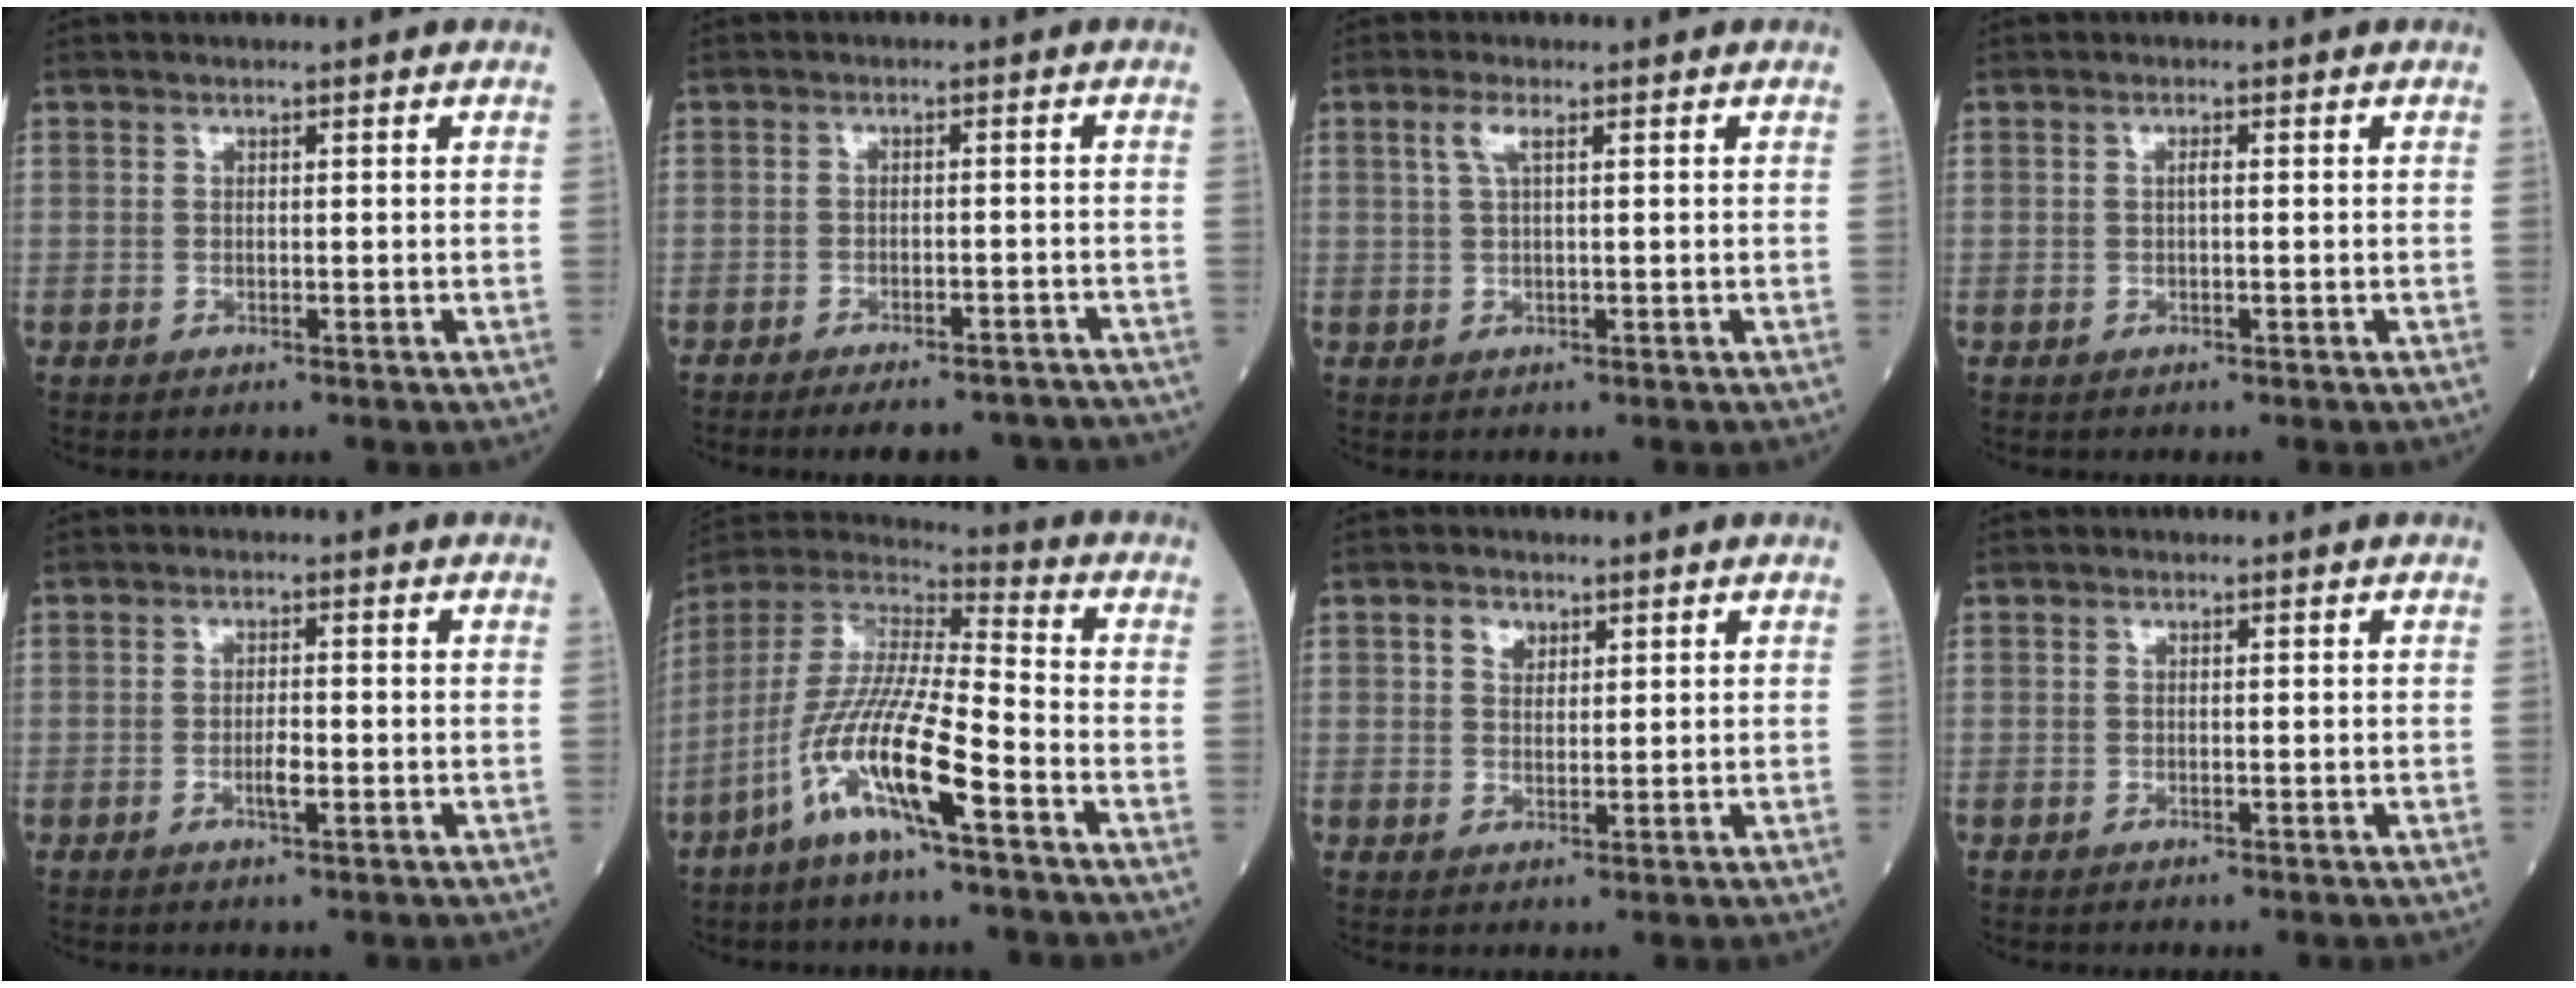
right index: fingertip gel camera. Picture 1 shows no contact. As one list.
[{"total": 10.5, "force": [-9.7, 2.4, 3.3], "torque": [-0.032, 0.008, -0.110]}, {"total": 2.2, "force": [0.9, 0.3, 2.0], "torque": [-0.052, 0.009, 0.020]}, {"total": 0.7, "force": [0.0, 0.0, 0.7], "torque": [-0.013, 0.001, -0.001]}, {"total": 2.3, "force": [-0.8, 0.4, 2.1], "torque": [-0.038, 0.001, -0.013]}, {"total": 14.4, "force": [-7.2, 1.0, 12.4], "torque": [-0.262, -0.018, -0.143]}, {"total": 2.4, "force": [1.3, 1.7, 1.1], "torque": [-0.022, 0.004, 0.023]}, {"total": 0.0}]